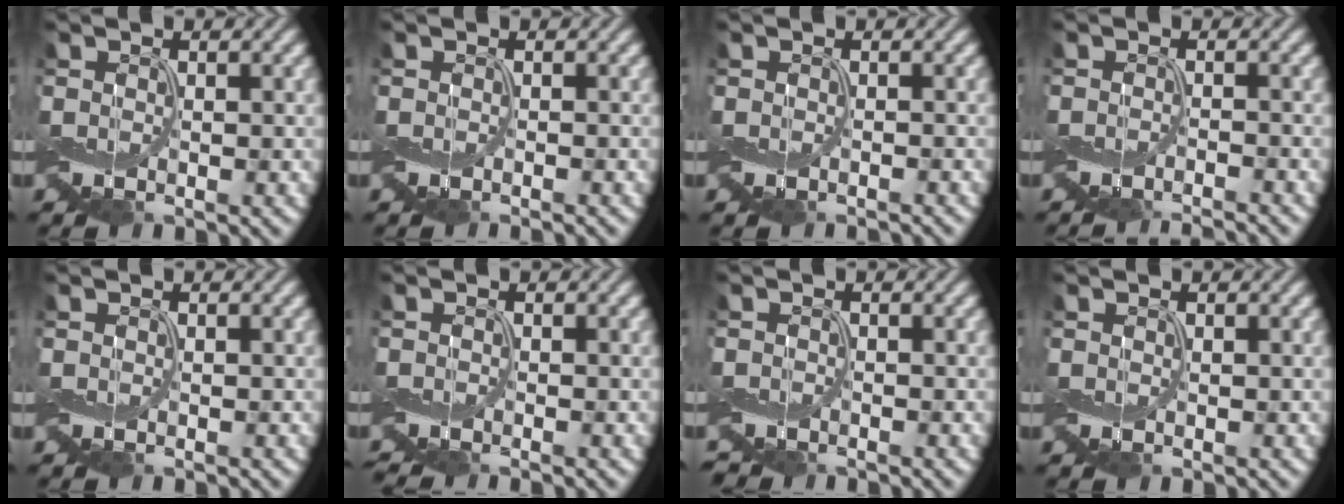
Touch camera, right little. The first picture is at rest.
{"total": 0.6, "force": [-0.5, 0.0, 0.3], "torque": [0.001, -0.002, -0.011]}
{"total": 0.5, "force": [-0.4, 0.1, 0.3], "torque": [-0.002, -0.003, -0.008]}
{"total": 3.0, "force": [-2.8, 0.1, 1.0], "torque": [-0.009, -0.011, -0.051]}
{"total": 0.0}
{"total": 1.2, "force": [-0.9, 0.0, 0.7], "torque": [-0.014, -0.003, -0.024]}
{"total": 0.7, "force": [-0.6, 0.3, 0.0], "torque": [0.001, 0.000, -0.013]}
{"total": 0.0}